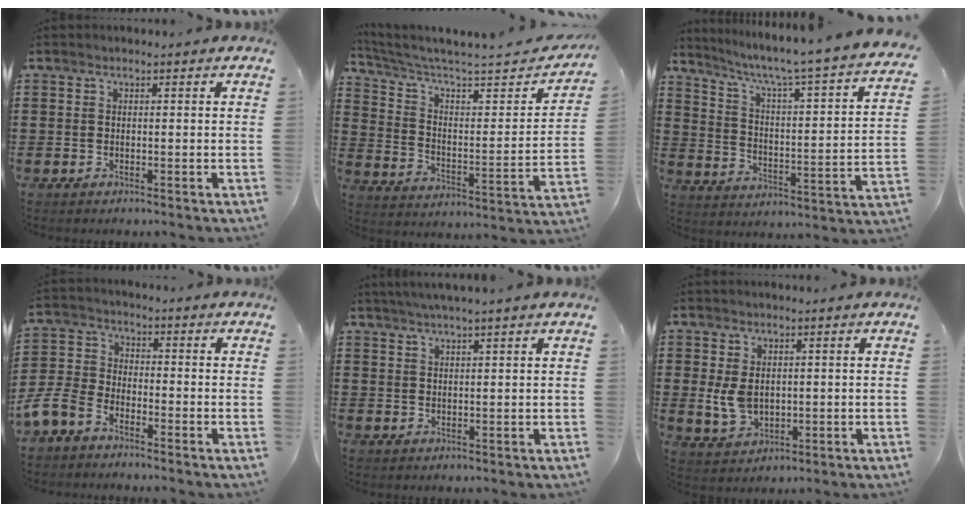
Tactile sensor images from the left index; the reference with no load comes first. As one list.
[{"total": 4.5, "force": [3.4, 0.9, 2.9], "torque": [-0.078, -0.033, 0.048]}, {"total": 4.7, "force": [3.4, -0.5, 3.1], "torque": [-0.078, -0.047, 0.042]}, {"total": 5.7, "force": [-4.9, 2.1, 2.1], "torque": [-0.077, -0.001, -0.106]}, {"total": 2.1, "force": [1.7, -0.5, 1.1], "torque": [-0.023, 0.003, 0.032]}, {"total": 4.7, "force": [0.4, 3.4, 3.2], "torque": [-0.089, 0.002, 0.001]}]